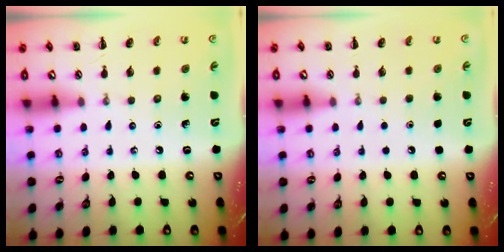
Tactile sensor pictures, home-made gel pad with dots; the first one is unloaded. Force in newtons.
{"total": 1.7, "press": 1.7, "slide": 0.1}